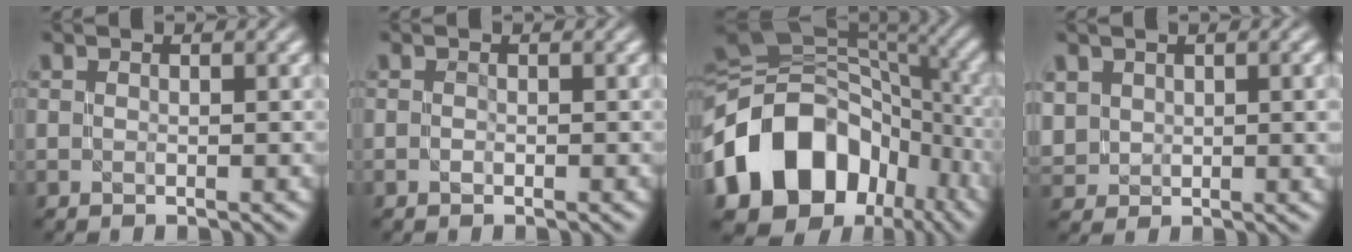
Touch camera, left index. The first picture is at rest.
{"total": 0.0}
{"total": 15.9, "force": [-5.7, 11.9, 8.9], "torque": [-0.166, 0.004, -0.115]}
{"total": 5.0, "force": [1.5, 3.7, 3.1], "torque": [-0.076, -0.001, 0.031]}